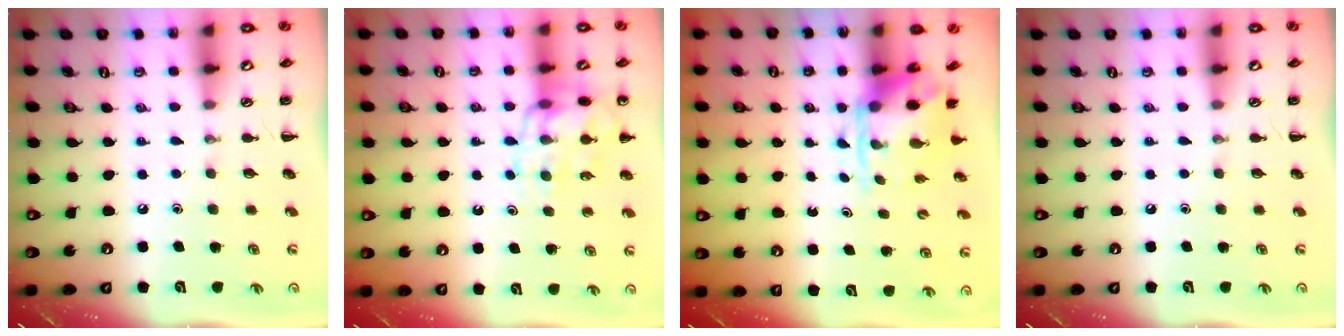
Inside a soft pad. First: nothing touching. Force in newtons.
{"total": 15.3, "press": 15.0, "slide": 3.0}
{"total": 3.8, "press": 3.7, "slide": 0.9}
{"total": 0.0}